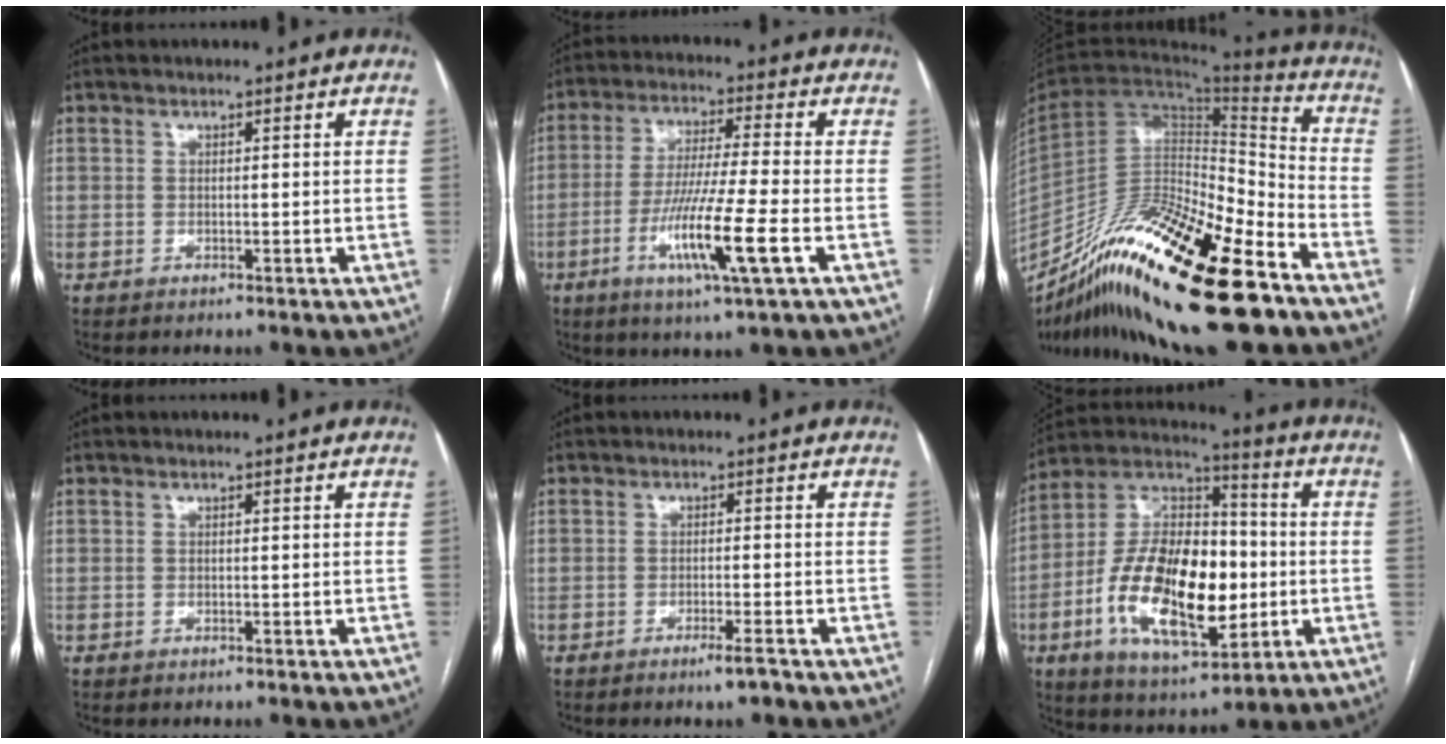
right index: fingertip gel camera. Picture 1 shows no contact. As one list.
[{"total": 12.1, "force": [-4.2, -0.5, 11.3], "torque": [-0.221, -0.022, -0.080]}, {"total": 28.5, "force": [-19.1, 4.8, 20.6], "torque": [-0.348, -0.040, -0.341]}, {"total": 0.0}, {"total": 2.5, "force": [-1.8, -0.3, 1.7], "torque": [-0.031, -0.005, -0.029]}, {"total": 21.0, "force": [-3.7, 9.3, 18.4], "torque": [-0.357, 0.016, -0.058]}]